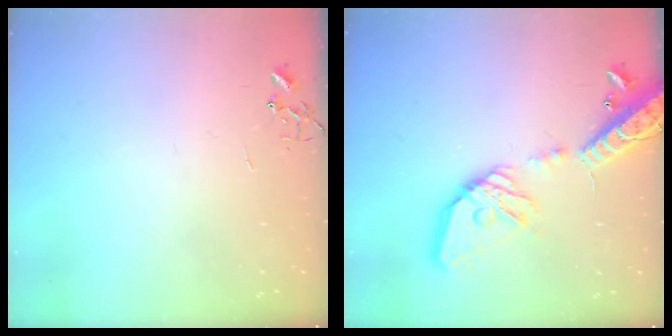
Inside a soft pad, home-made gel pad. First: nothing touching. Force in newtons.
{"total": 21.3, "press": 20.9, "slide": 3.7}